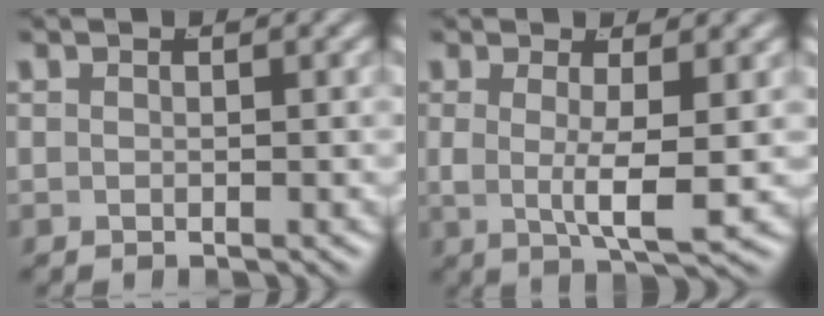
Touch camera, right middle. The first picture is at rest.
{"total": 4.7, "force": [0.3, 1.5, 4.4], "torque": [-0.086, -0.017, 0.010]}